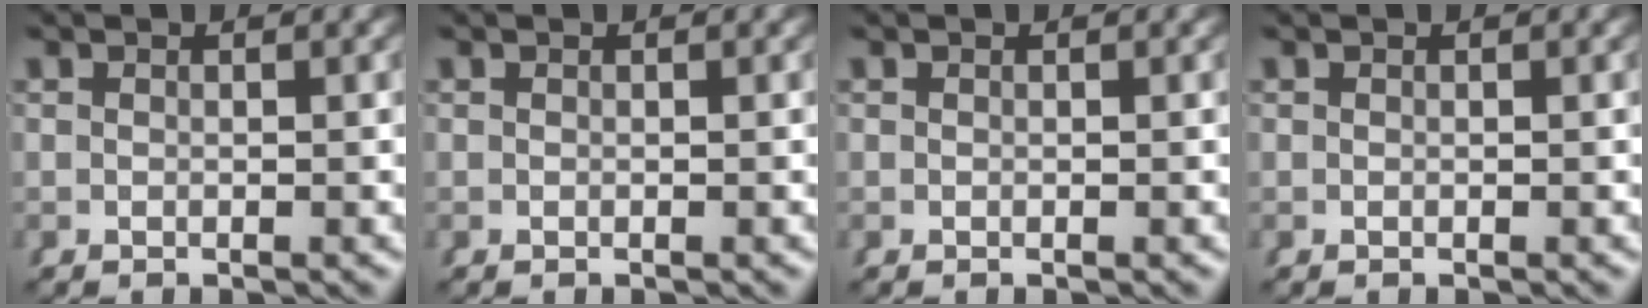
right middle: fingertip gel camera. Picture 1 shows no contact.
{"total": 0.0}
{"total": 0.0}
{"total": 0.0}